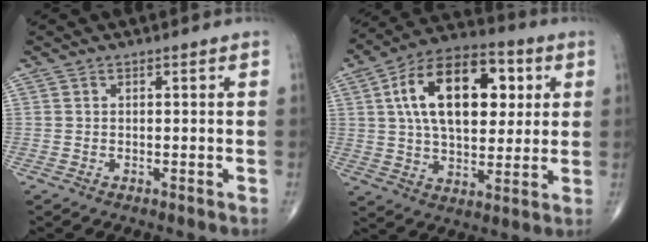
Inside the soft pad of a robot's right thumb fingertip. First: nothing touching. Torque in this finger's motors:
{"motor_torque": [0.70, 4.31, 1.97, 0.80, 0.37]}